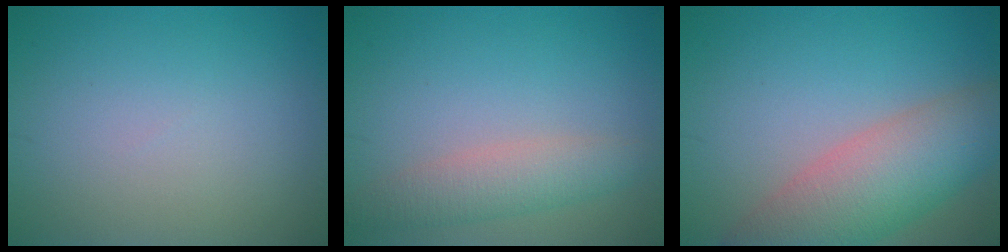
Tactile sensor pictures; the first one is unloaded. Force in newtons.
{"total": 3.2, "press": 3.2, "slide": 0.0}
{"total": 7.8, "press": 7.8, "slide": 0.4}